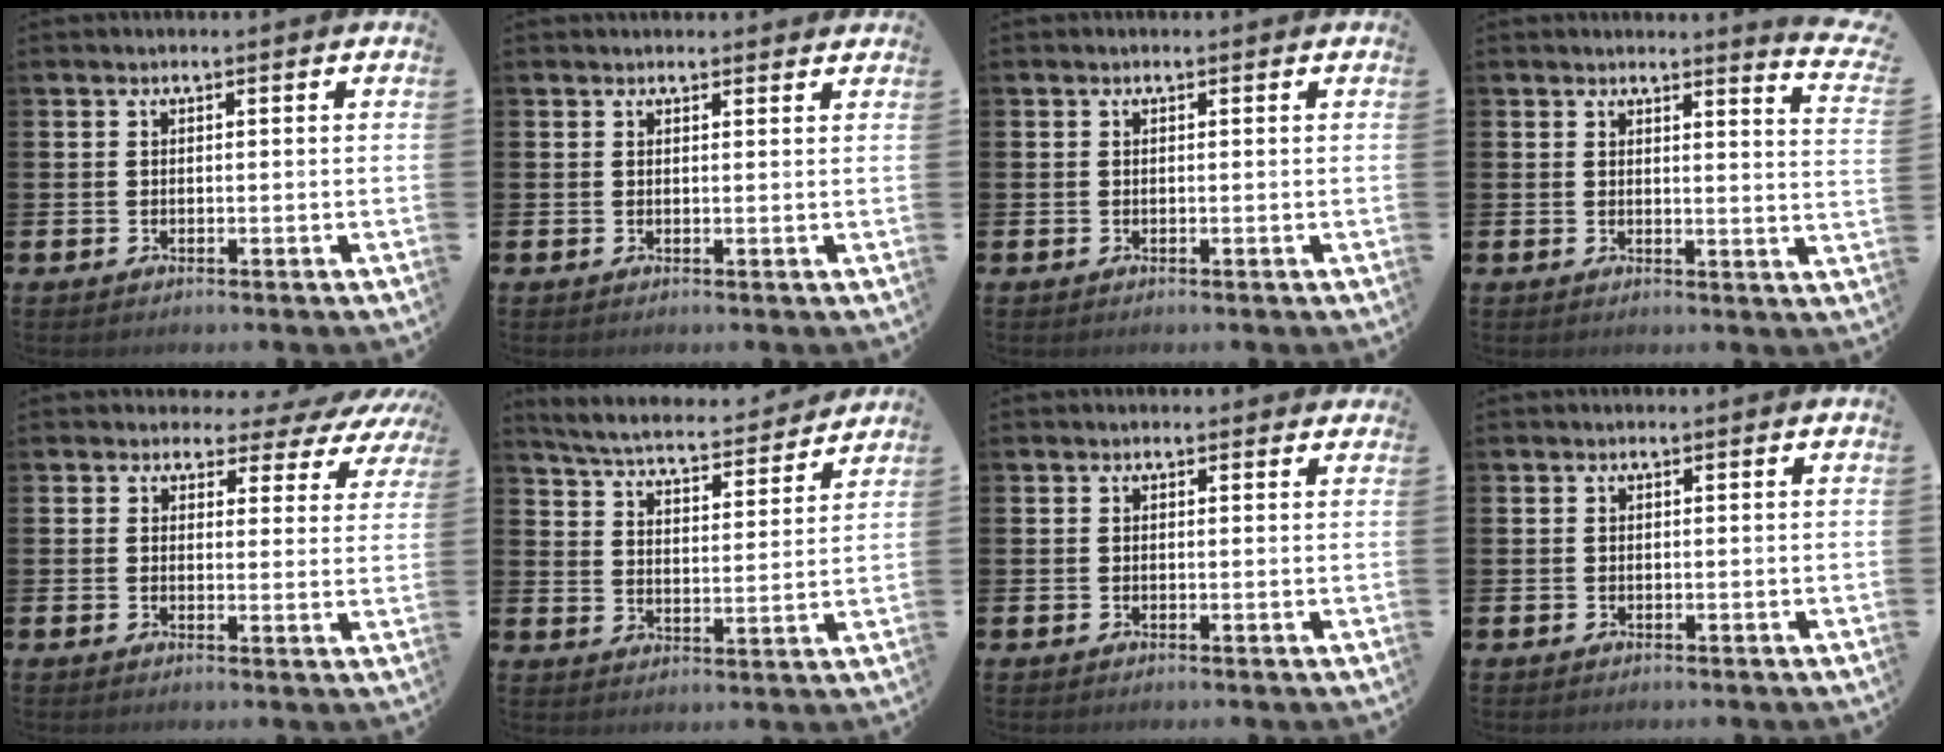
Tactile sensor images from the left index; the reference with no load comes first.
{"total": 1.0, "force": [0.9, 0.3, 0.1], "torque": [0.006, -0.001, 0.015]}
{"total": 0.0}
{"total": 3.1, "force": [2.9, -0.1, 0.9], "torque": [-0.010, -0.031, 0.045]}
{"total": 2.9, "force": [2.1, 1.9, 0.7], "torque": [-0.016, -0.022, 0.028]}
{"total": 5.4, "force": [5.2, 0.5, 1.2], "torque": [-0.052, -0.043, 0.087]}
{"total": 0.6, "force": [0.4, 0.4, 0.1], "torque": [0.007, 0.002, 0.003]}
{"total": 0.0}